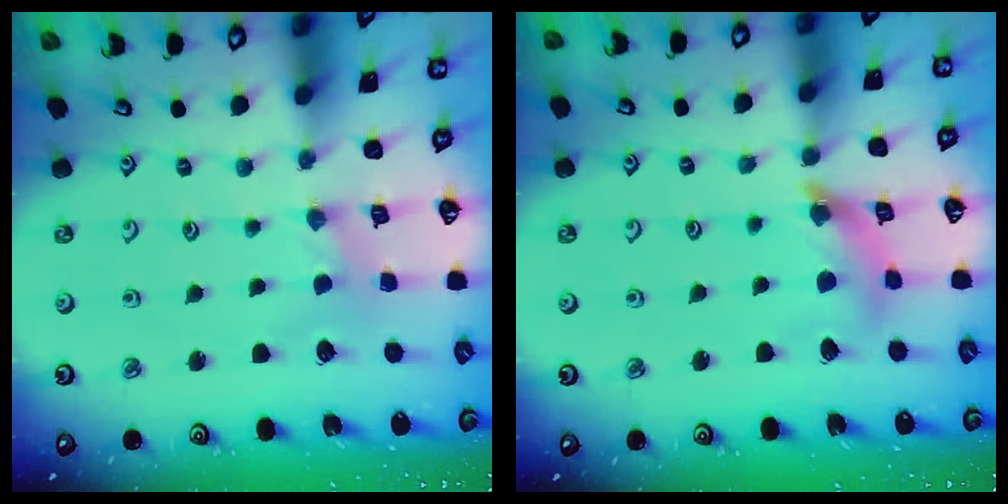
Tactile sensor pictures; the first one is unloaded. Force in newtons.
{"total": 8.4, "press": 8.4, "slide": 0.8}